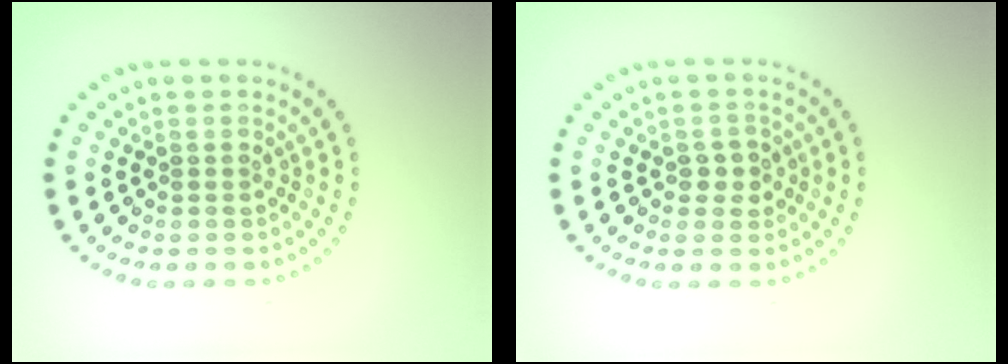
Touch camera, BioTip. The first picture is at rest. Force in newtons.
{"total": 1.6, "press": 1.5, "slide": 0.5}